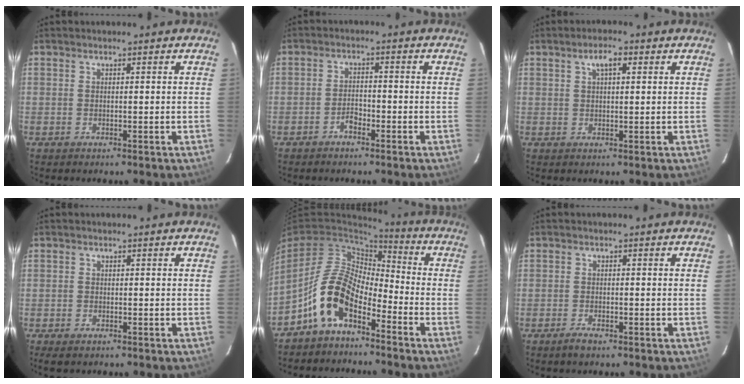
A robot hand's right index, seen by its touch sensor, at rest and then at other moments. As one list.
[{"total": 2.6, "force": [-2.0, 1.1, 1.3], "torque": [-0.031, 0.006, -0.037]}, {"total": 3.3, "force": [1.4, 1.3, 2.7], "torque": [-0.049, 0.012, 0.024]}, {"total": 2.1, "force": [-1.5, 1.1, 0.9], "torque": [-0.023, -0.005, -0.028]}, {"total": 11.0, "force": [-6.4, 5.4, 7.2], "torque": [-0.141, 0.015, -0.128]}, {"total": 2.4, "force": [-1.8, 0.8, 1.3], "torque": [-0.029, -0.004, -0.033]}]